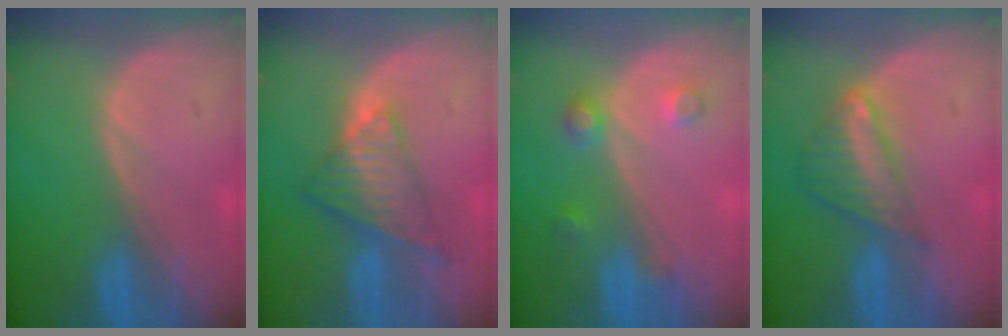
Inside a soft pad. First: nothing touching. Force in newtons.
{"total": 7.7, "press": 6.4, "slide": 4.3}
{"total": 3.6, "press": 3.3, "slide": 1.3}
{"total": 6.1, "press": 5.3, "slide": 3.0}